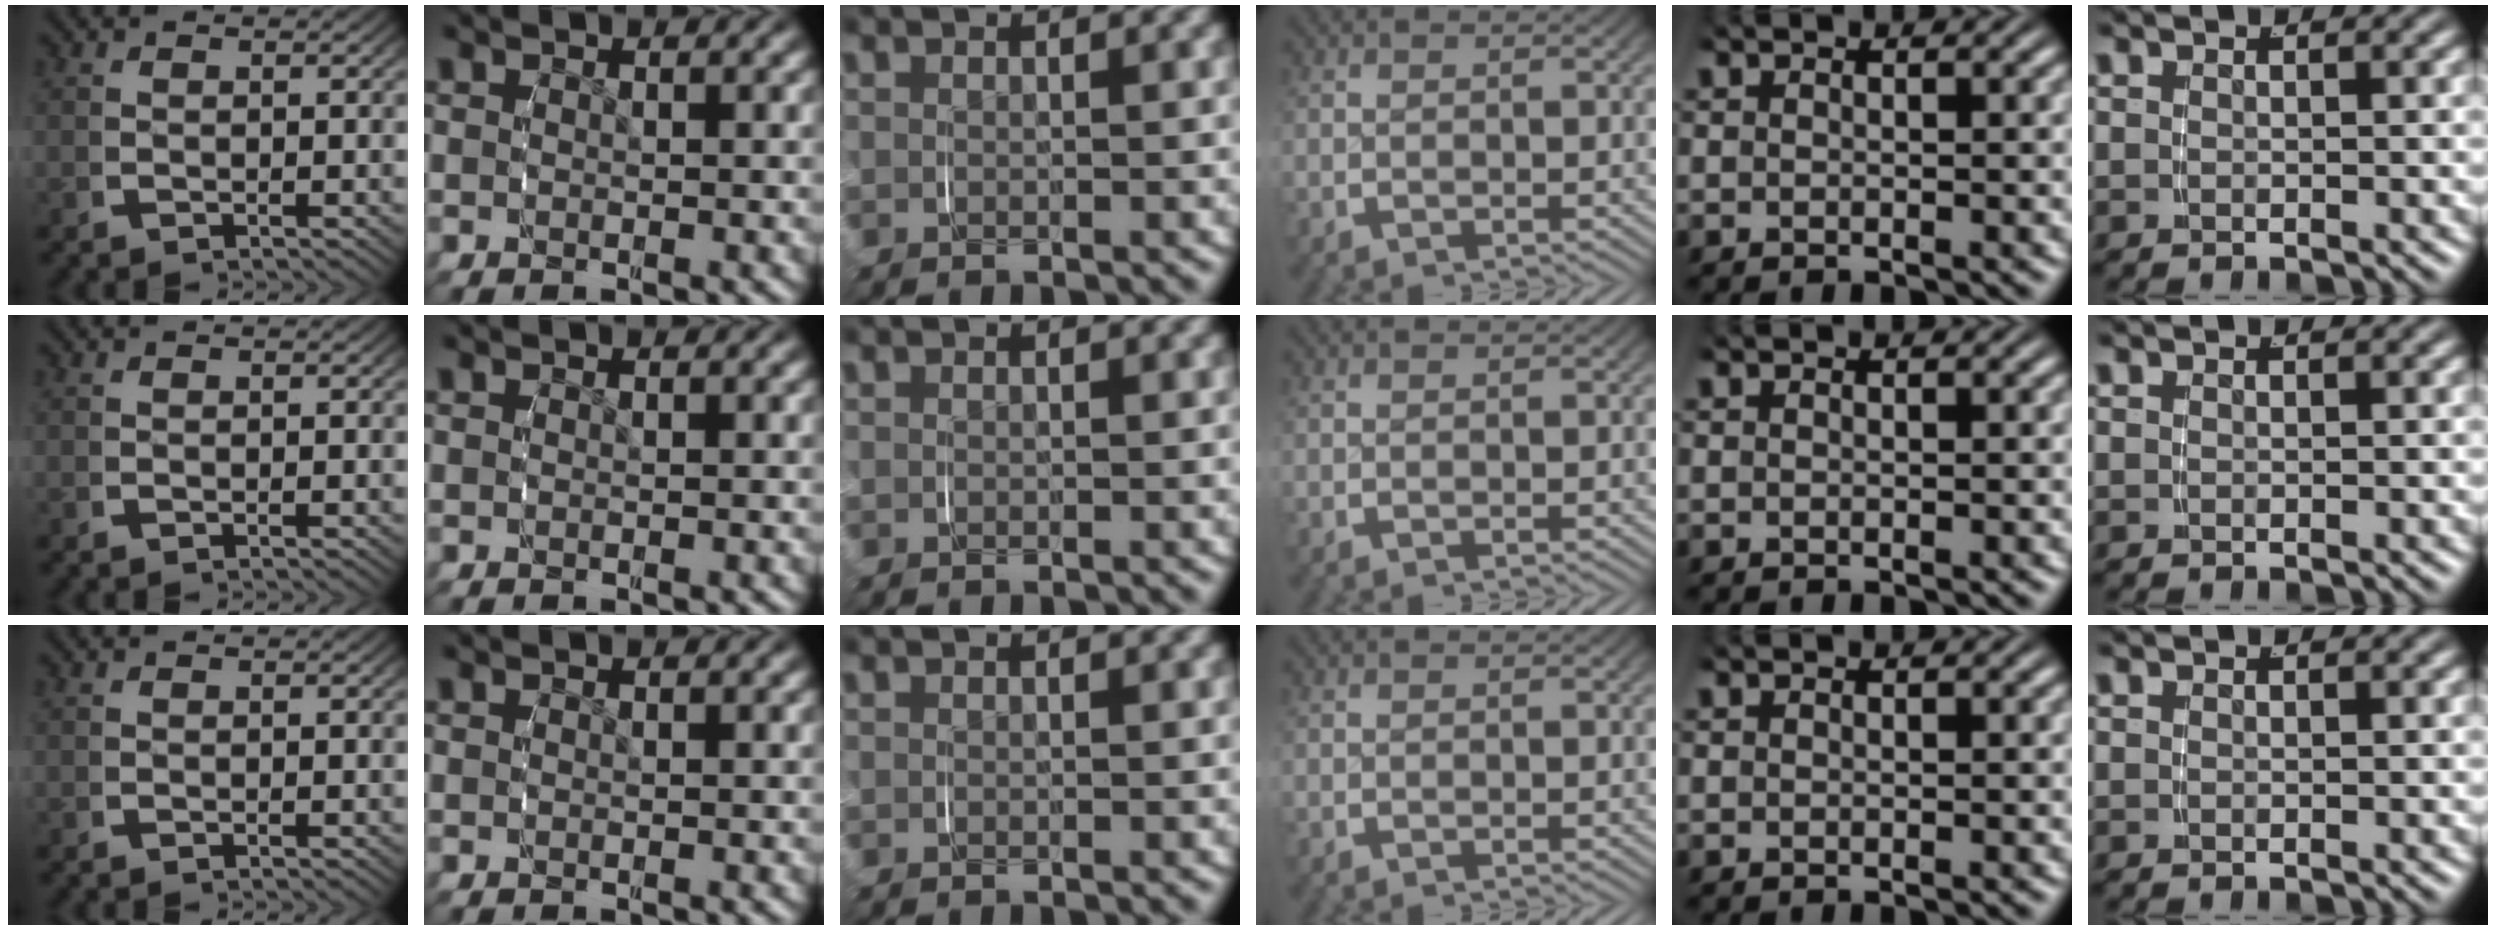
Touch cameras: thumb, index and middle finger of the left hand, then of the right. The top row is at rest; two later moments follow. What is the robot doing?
{"motion": "grasp_and_lifting", "object": "glasses case"}